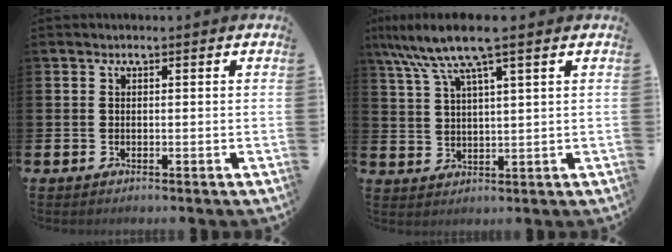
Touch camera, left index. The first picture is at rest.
{"total": 8.2, "force": [6.1, 0.7, 5.4], "torque": [-0.123, -0.013, 0.108]}